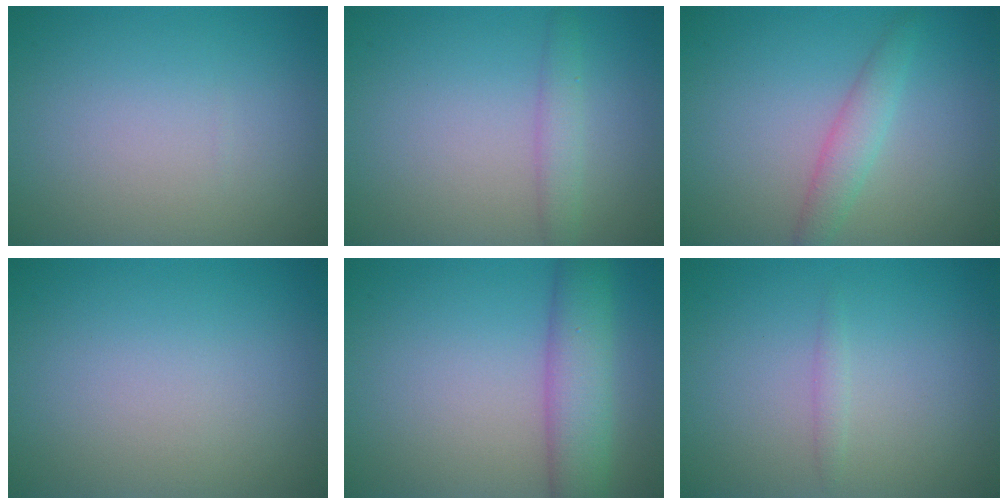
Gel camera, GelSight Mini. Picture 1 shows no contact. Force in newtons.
{"total": 1.9, "press": 1.9, "slide": 0.1}
{"total": 2.3, "press": 2.3, "slide": 0.0}
{"total": 0.0}
{"total": 5.2, "press": 5.2, "slide": 0.2}
{"total": 0.7, "press": 0.7, "slide": 0.0}